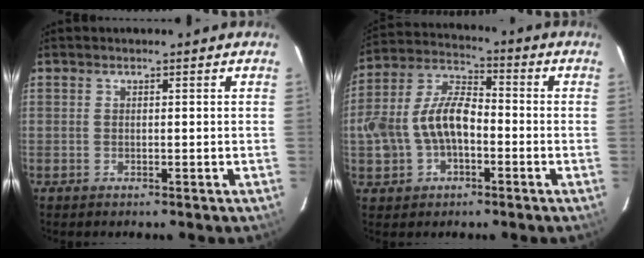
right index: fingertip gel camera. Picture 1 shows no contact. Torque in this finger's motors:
{"motor_torque": [0.48, -0.13, 0.65, 0.16]}